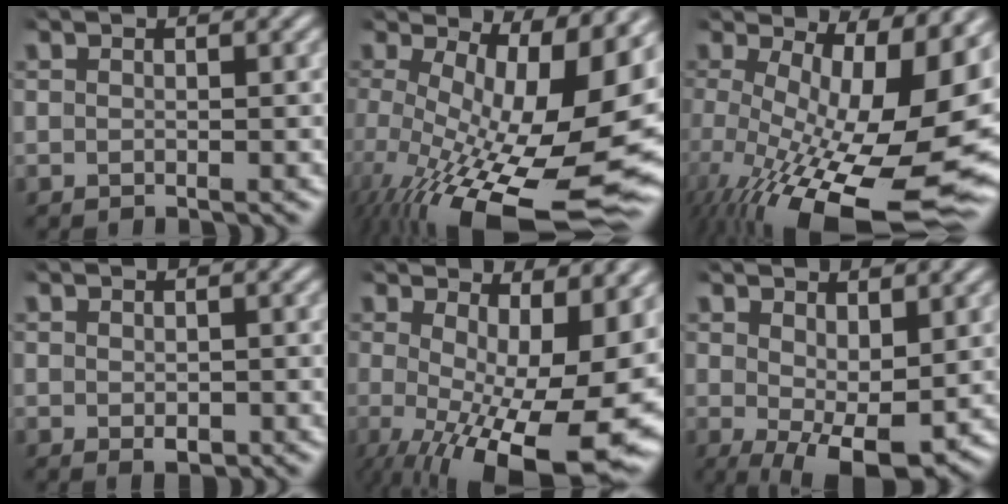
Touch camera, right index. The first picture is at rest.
{"total": 13.6, "force": [-4.8, 5.8, 11.3], "torque": [-0.192, -0.057, -0.039]}
{"total": 13.5, "force": [-4.8, 5.8, 11.2], "torque": [-0.192, -0.057, -0.038]}
{"total": 1.4, "force": [-0.4, 1.0, 0.9], "torque": [-0.019, -0.013, 0.001]}
{"total": 10.4, "force": [-3.0, 4.2, 9.0], "torque": [-0.125, -0.049, -0.018]}
{"total": 5.1, "force": [-1.7, 1.7, 4.5], "torque": [-0.062, -0.031, -0.009]}